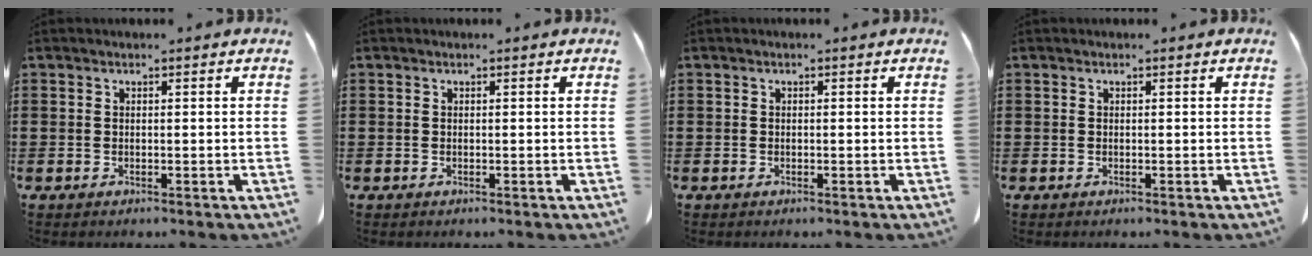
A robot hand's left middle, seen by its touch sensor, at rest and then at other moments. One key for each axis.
{"total": 0.0}
{"total": 0.0}
{"total": 0.0}